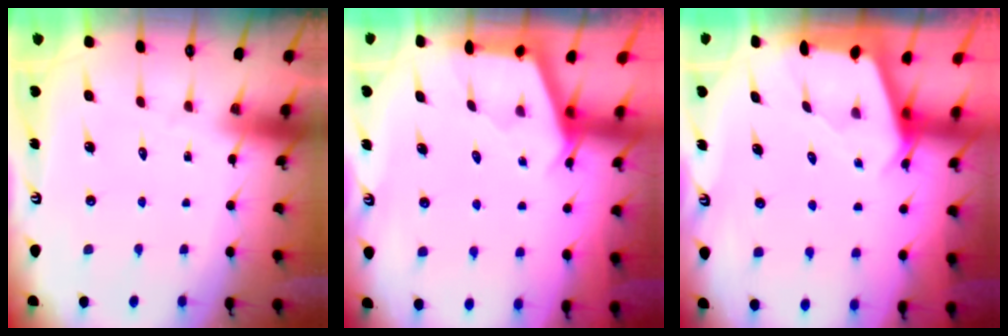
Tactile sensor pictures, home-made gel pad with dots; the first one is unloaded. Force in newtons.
{"total": 2.8, "press": 2.7, "slide": 0.4}
{"total": 2.5, "press": 2.5, "slide": 0.3}